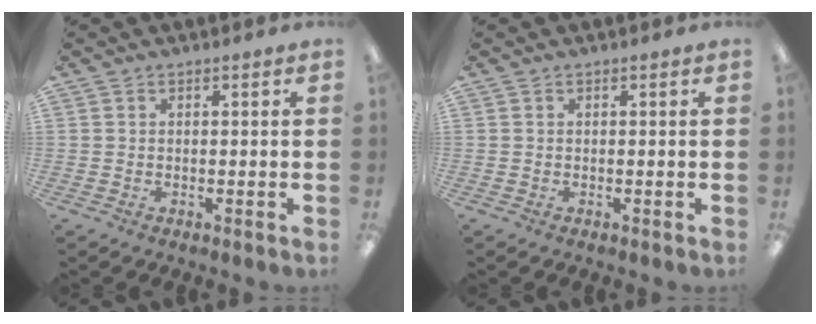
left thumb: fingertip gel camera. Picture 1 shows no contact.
{"total": 0.0}